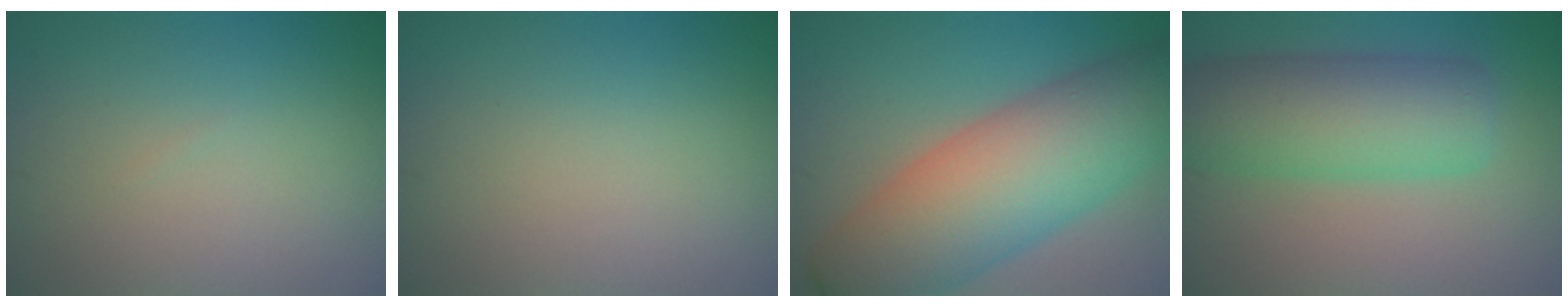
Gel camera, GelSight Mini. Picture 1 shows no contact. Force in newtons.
{"total": 0.0}
{"total": 12.0, "press": 12.0, "slide": 0.5}
{"total": 8.1, "press": 8.1, "slide": 0.2}